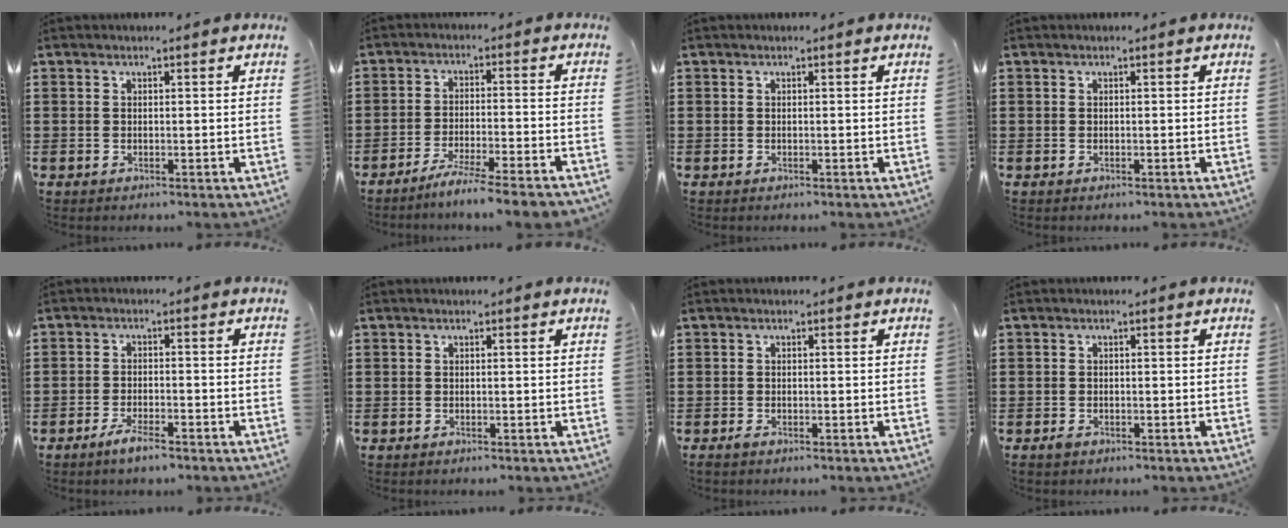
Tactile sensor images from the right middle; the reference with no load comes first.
{"total": 5.2, "force": [-4.6, -0.6, 2.3], "torque": [-0.041, -0.015, -0.087]}
{"total": 0.0}
{"total": 0.0}
{"total": 3.3, "force": [-2.5, 0.6, 2.1], "torque": [-0.042, 0.002, -0.048]}
{"total": 0.0}
{"total": 0.7, "force": [-0.6, 0.2, 0.4], "torque": [-0.011, -0.005, -0.010]}
{"total": 0.9, "force": [-0.6, 0.5, 0.5], "torque": [-0.010, -0.002, -0.013]}